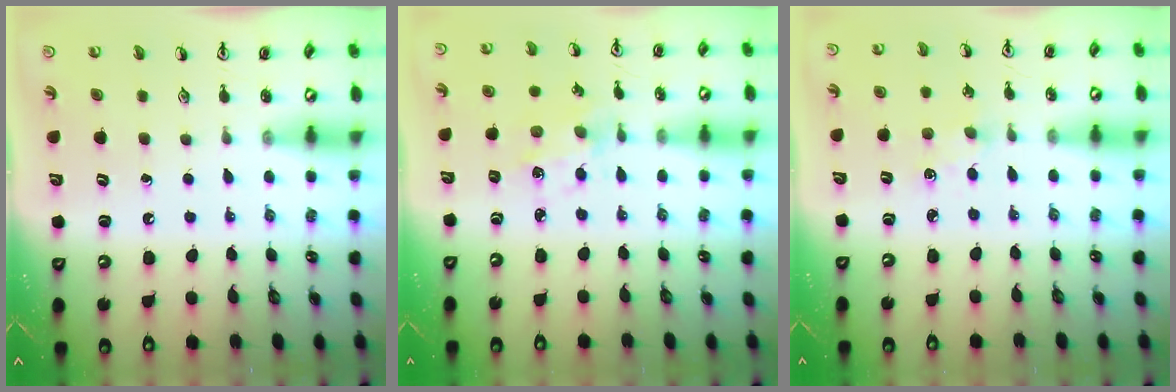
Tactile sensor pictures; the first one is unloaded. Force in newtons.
{"total": 2.3, "press": 2.2, "slide": 0.6}
{"total": 1.4, "press": 1.3, "slide": 0.3}